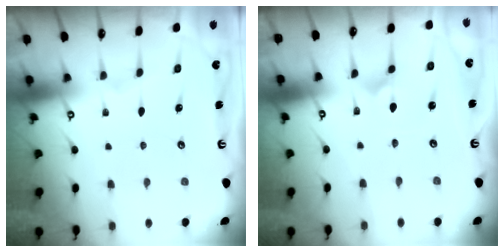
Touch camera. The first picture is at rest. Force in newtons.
{"total": 1.8, "press": 1.8, "slide": 0.1}